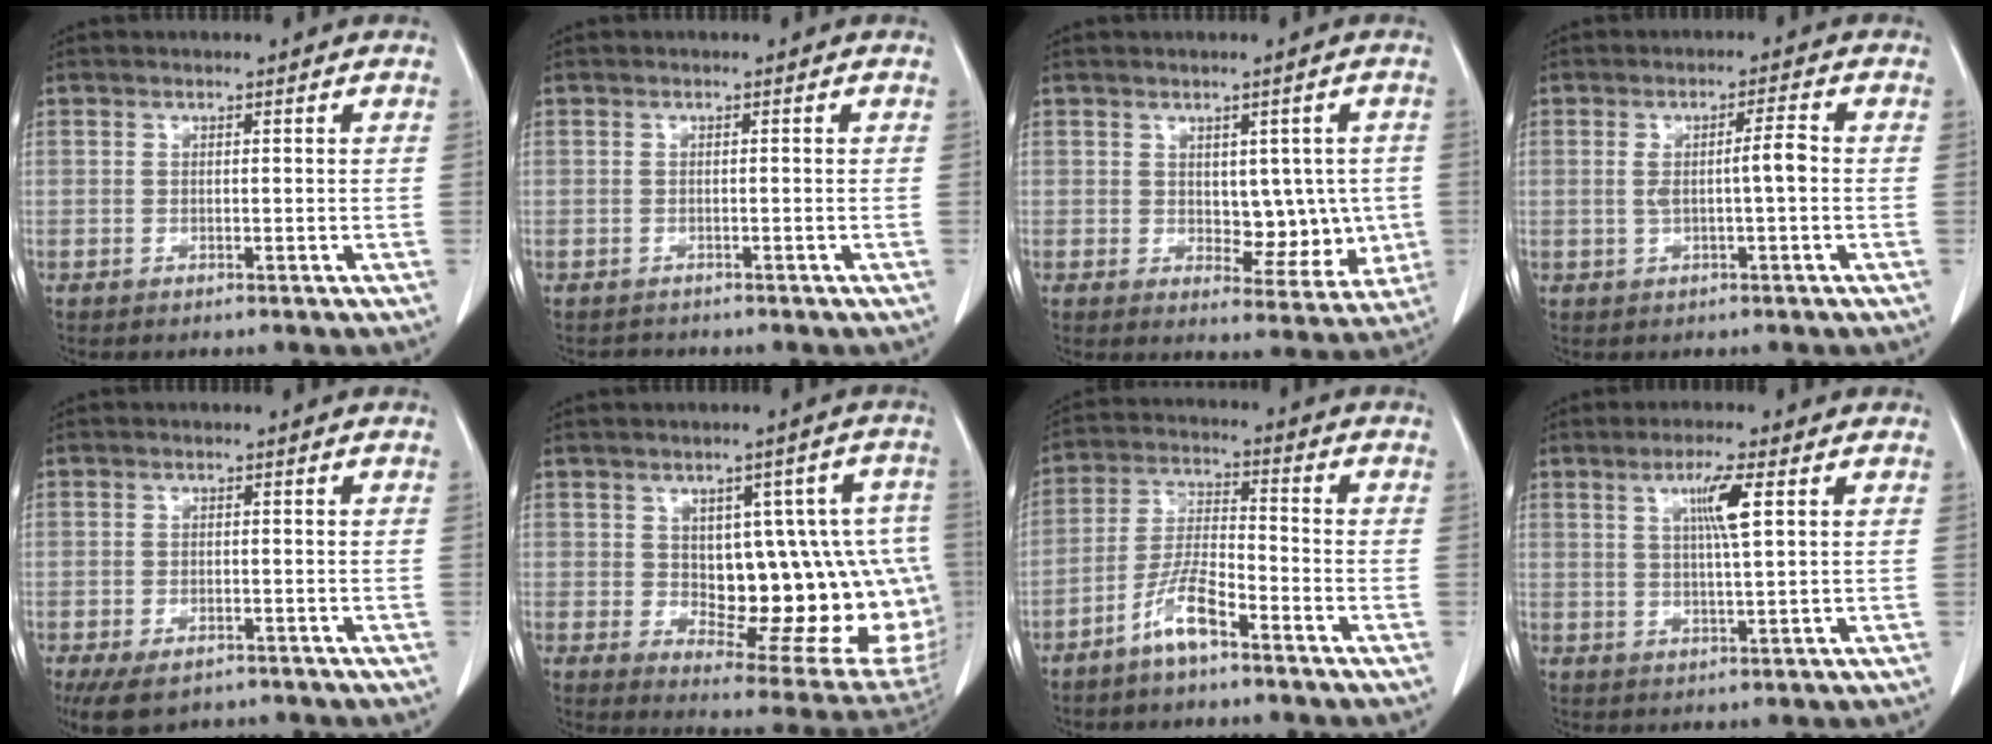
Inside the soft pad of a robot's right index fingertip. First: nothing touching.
{"total": 0.8, "force": [-0.8, 0.3, -0.2], "torque": [-0.002, -0.002, -0.013]}
{"total": 7.3, "force": [0.1, 4.3, 5.8], "torque": [-0.057, 0.004, 0.017]}
{"total": 4.0, "force": [-0.1, 0.1, 4.0], "torque": [-0.074, 0.006, 0.001]}
{"total": 7.3, "force": [-5.3, 3.4, 3.7], "torque": [-0.063, -0.008, -0.078]}
{"total": 20.1, "force": [-0.9, 8.3, 18.3], "torque": [-0.158, 0.025, 0.018]}
{"total": 7.1, "force": [-4.7, 1.3, 5.1], "torque": [-0.111, 0.001, -0.094]}
{"total": 5.2, "force": [1.7, -0.3, 4.9], "torque": [-0.087, -0.002, 0.030]}